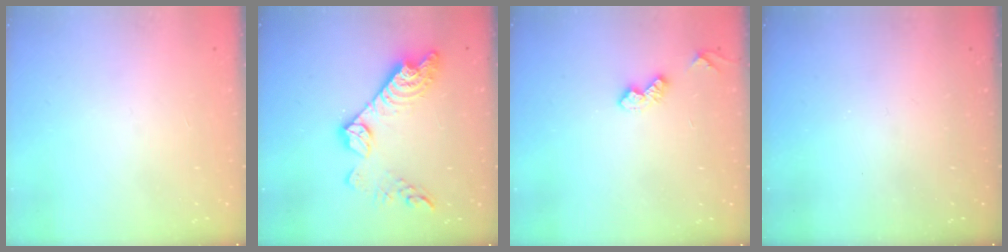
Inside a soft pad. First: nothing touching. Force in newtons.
{"total": 16.5, "press": 16.5, "slide": 1.1}
{"total": 4.9, "press": 4.9, "slide": 0.8}
{"total": 0.0}